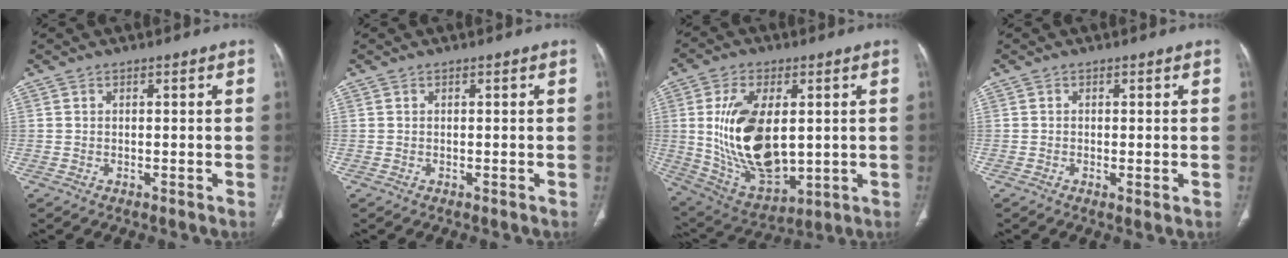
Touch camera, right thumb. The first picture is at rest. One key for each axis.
{"total": 0.0}
{"total": 19.7, "fx": 1.6, "fy": 10.7, "fz": 16.5, "tx": -0.297, "ty": -0.017, "tz": 0.051}
{"total": 1.2, "fx": -0.2, "fy": 0.3, "fz": 1.2, "tx": -0.024, "ty": -0.006, "tz": -0.004}